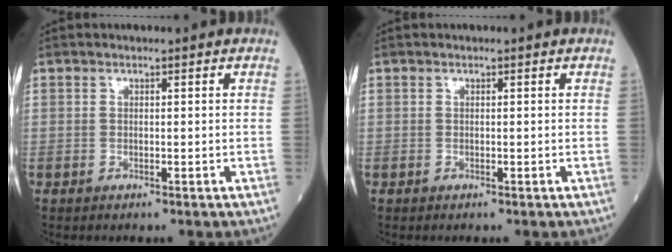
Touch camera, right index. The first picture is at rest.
{"total": 0.0}